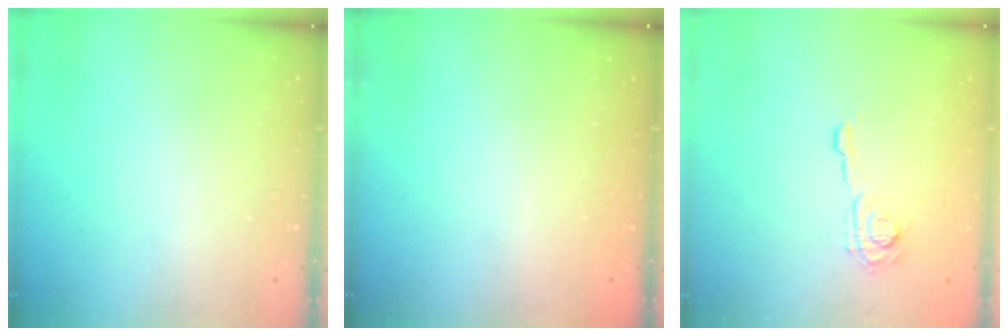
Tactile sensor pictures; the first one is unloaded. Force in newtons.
{"total": 2.3, "press": 2.2, "slide": 0.7}
{"total": 6.6, "press": 6.6, "slide": 0.9}